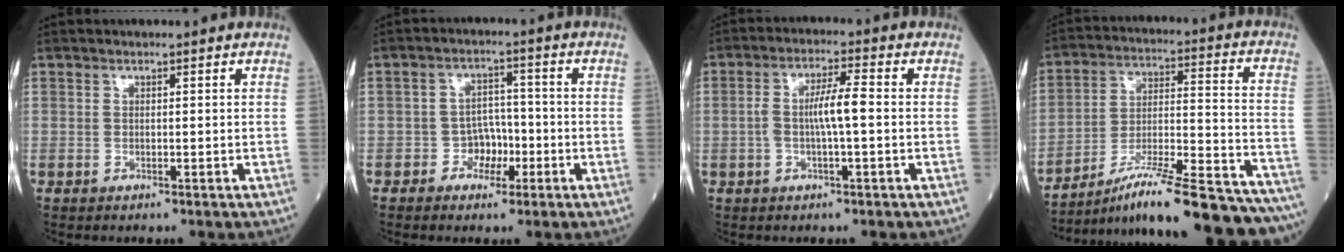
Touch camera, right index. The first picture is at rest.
{"total": 4.2, "force": [-1.7, 3.2, 2.1], "torque": [-0.024, 0.011, -0.030]}
{"total": 5.6, "force": [-0.4, 0.6, 5.5], "torque": [-0.109, 0.012, -0.009]}
{"total": 26.7, "force": [-23.1, 0.8, 13.2], "torque": [-0.138, 0.000, -0.343]}